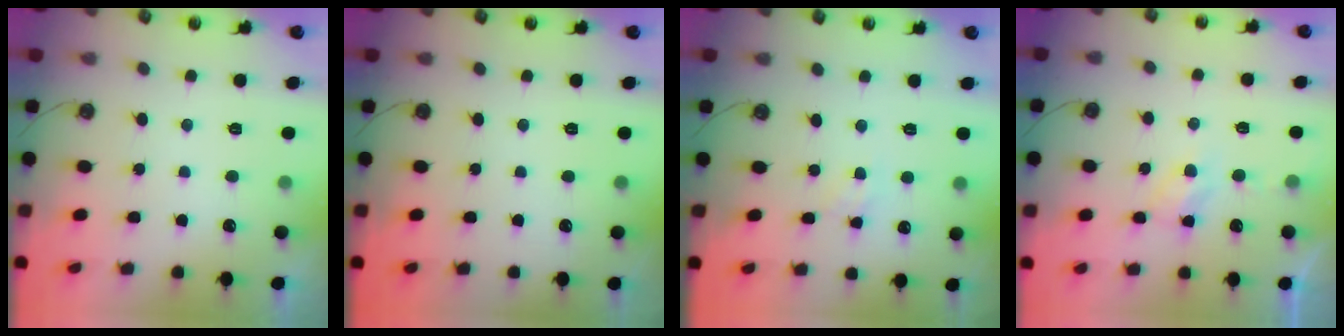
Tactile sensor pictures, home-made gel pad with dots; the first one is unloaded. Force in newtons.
{"total": 0.0}
{"total": 1.3, "press": 1.3, "slide": 0.2}
{"total": 4.6, "press": 4.6, "slide": 0.5}